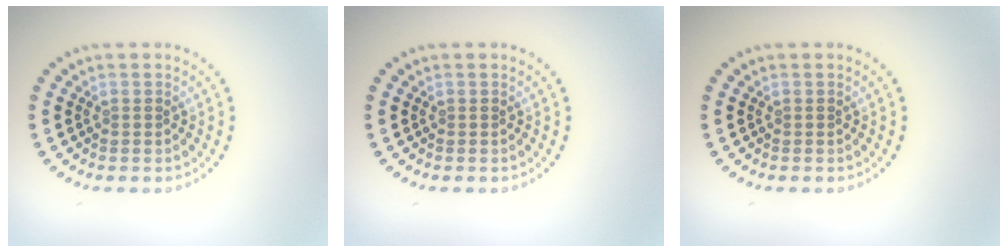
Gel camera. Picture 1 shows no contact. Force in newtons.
{"total": 0.0}
{"total": 0.0}